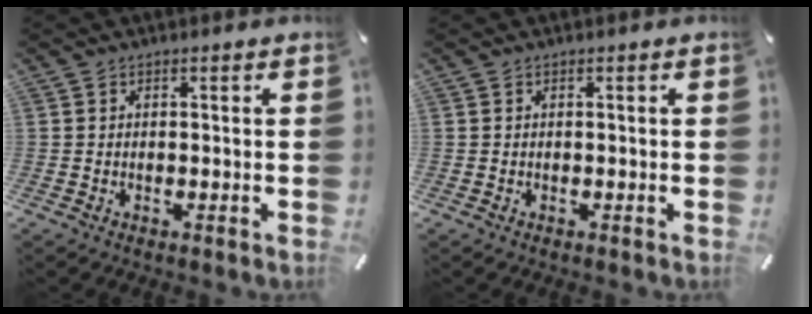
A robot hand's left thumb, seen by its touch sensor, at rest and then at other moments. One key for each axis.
{"total": 0.0}